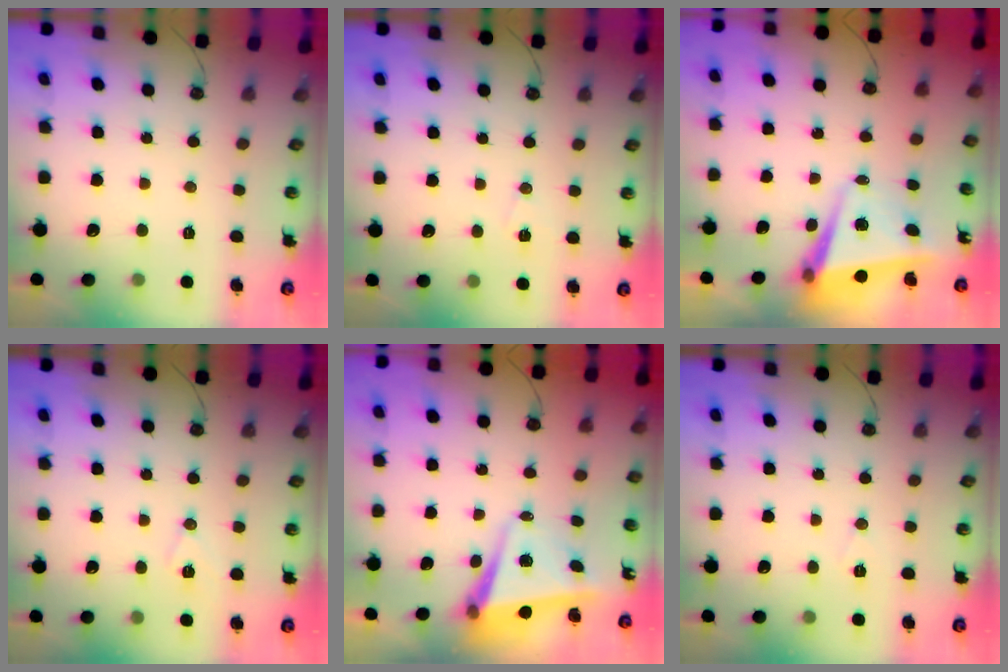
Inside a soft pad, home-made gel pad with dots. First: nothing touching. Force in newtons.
{"total": 6.3, "press": 4.6, "slide": 4.2}
{"total": 7.2, "press": 7.2, "slide": 0.4}
{"total": 7.0, "press": 5.7, "slide": 4.1}
{"total": 5.6, "press": 5.4, "slide": 1.3}
{"total": 5.9, "press": 3.7, "slide": 4.5}